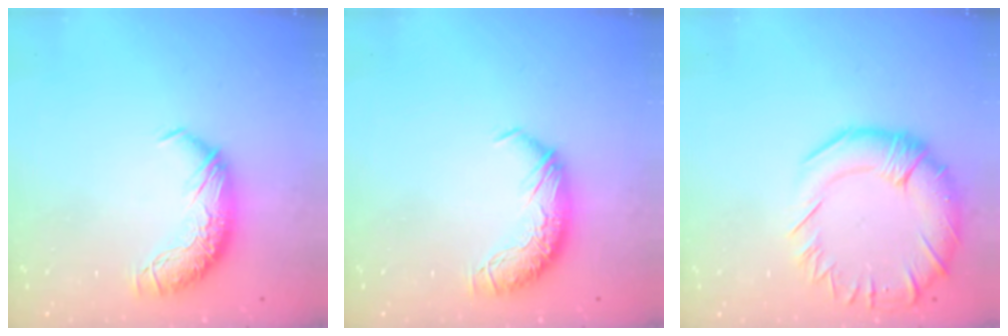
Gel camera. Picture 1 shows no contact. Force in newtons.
{"total": 0.0}
{"total": 5.6, "press": 5.1, "slide": 2.3}